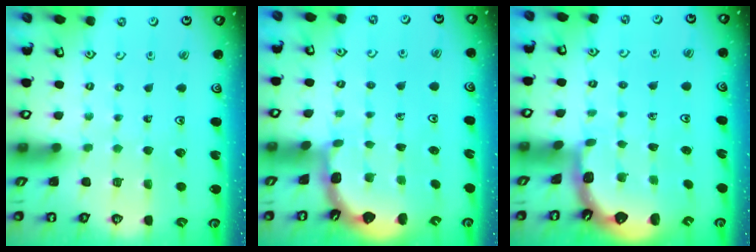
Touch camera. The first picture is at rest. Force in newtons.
{"total": 1.9, "press": 1.9, "slide": 0.2}
{"total": 1.3, "press": 1.3, "slide": 0.1}